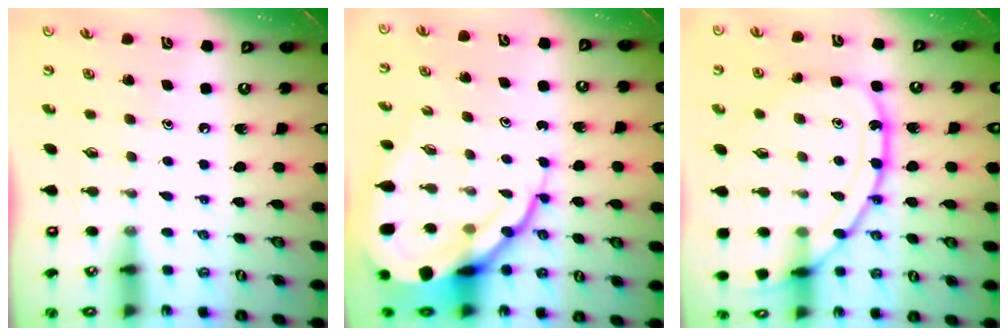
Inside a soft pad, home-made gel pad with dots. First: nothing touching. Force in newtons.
{"total": 16.3, "press": 16.2, "slide": 1.5}
{"total": 15.0, "press": 15.0, "slide": 0.6}